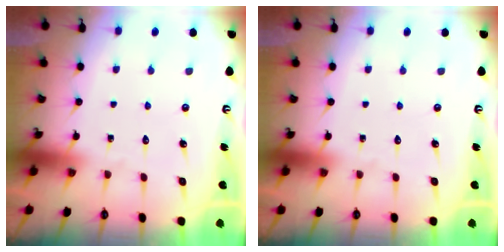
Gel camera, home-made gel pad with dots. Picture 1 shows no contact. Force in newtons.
{"total": 0.0}